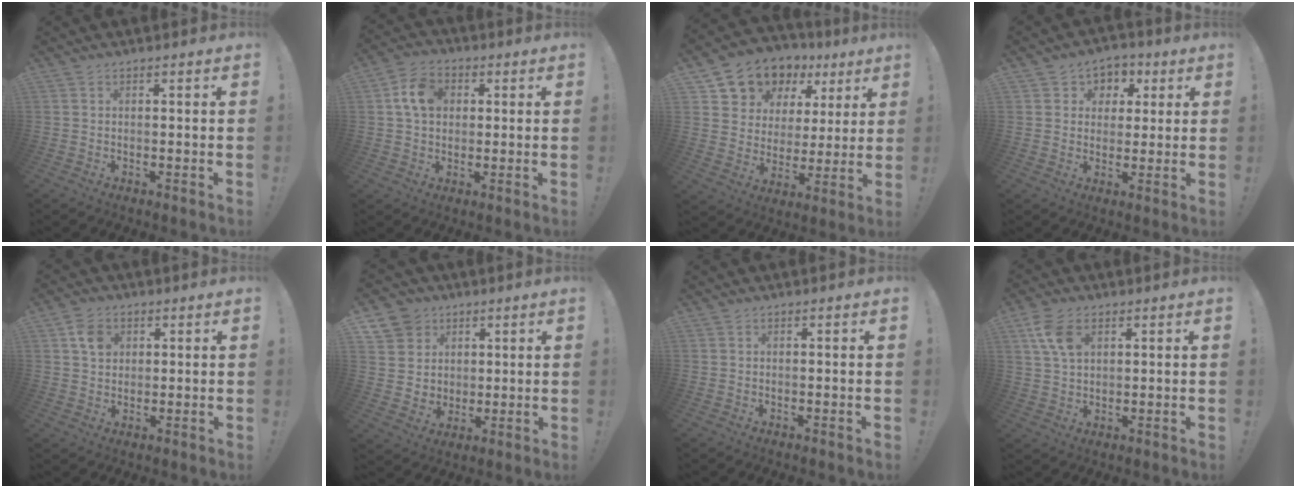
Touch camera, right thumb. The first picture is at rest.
{"total": 9.4, "force": [2.2, 7.0, 5.8], "torque": [-0.097, 0.017, 0.045]}
{"total": 11.6, "force": [7.7, 8.2, 2.8], "torque": [-0.056, -0.057, 0.151]}
{"total": 5.9, "force": [0.9, 5.6, 1.4], "torque": [-0.011, -0.004, 0.017]}
{"total": 6.0, "force": [2.4, 4.9, 2.5], "torque": [-0.037, 0.002, 0.044]}
{"total": 9.8, "force": [4.0, 8.6, 2.3], "torque": [-0.035, -0.016, 0.084]}
{"total": 0.0}
{"total": 8.5, "force": [3.8, 5.0, 5.6], "torque": [-0.111, -0.004, 0.075]}